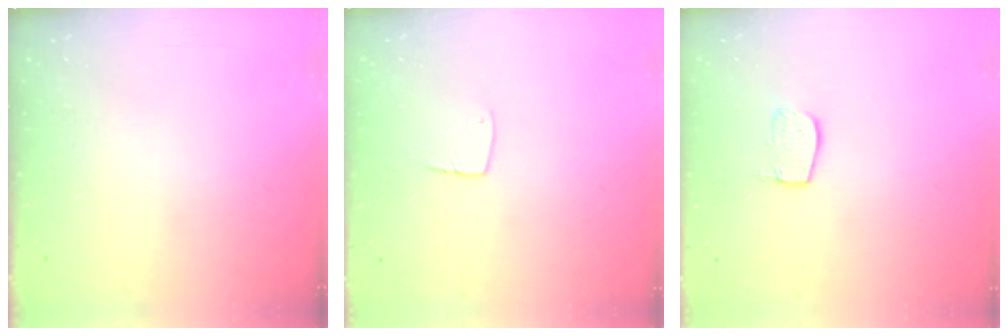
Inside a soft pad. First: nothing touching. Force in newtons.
{"total": 5.3, "press": 5.3, "slide": 0.4}
{"total": 7.1, "press": 7.1, "slide": 0.3}